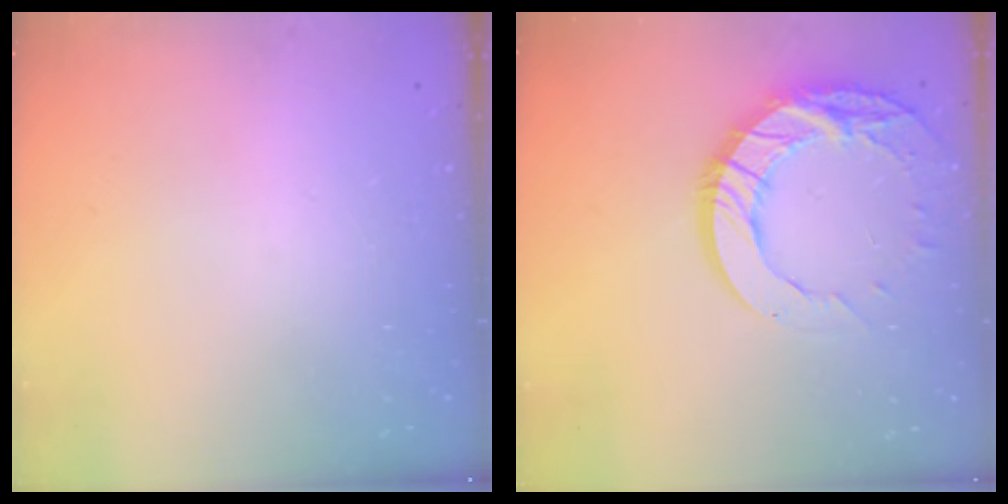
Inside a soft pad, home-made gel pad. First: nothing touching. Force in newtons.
{"total": 14.4, "press": 14.4, "slide": 0.7}